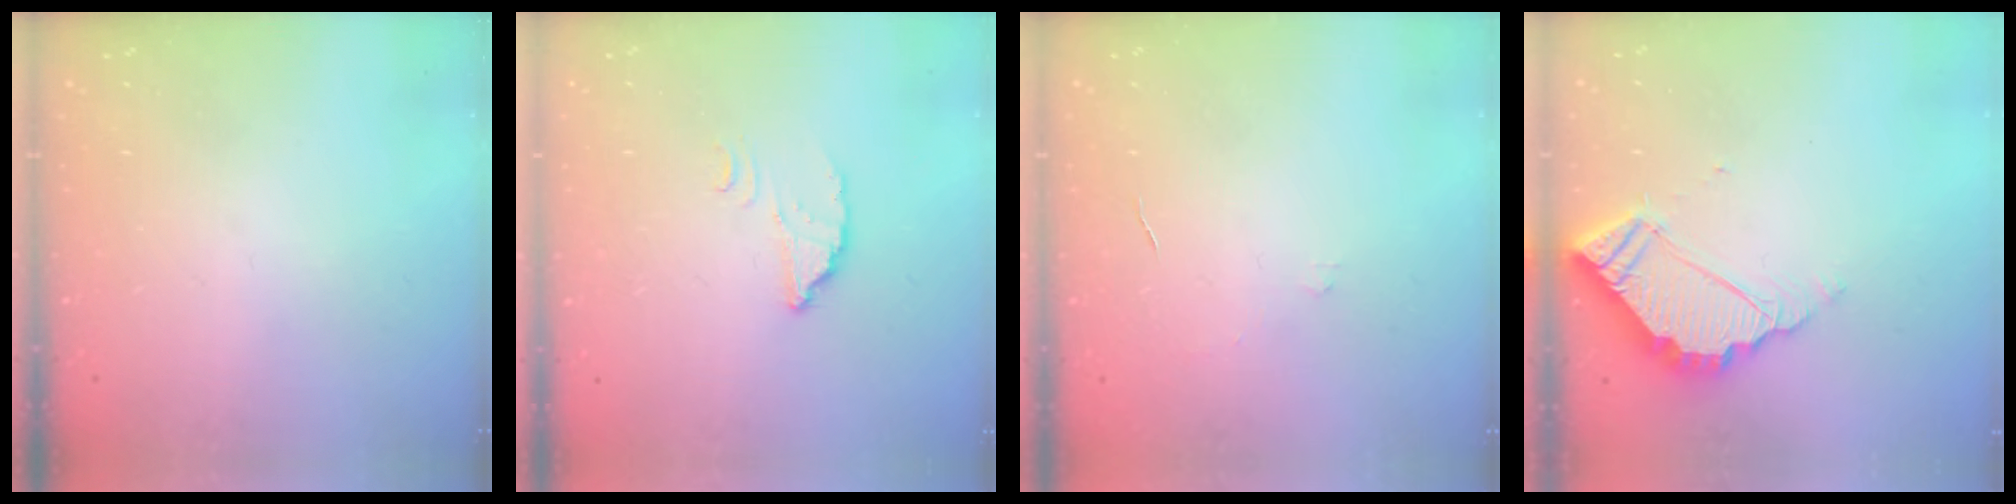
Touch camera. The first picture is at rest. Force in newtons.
{"total": 2.6, "press": 2.6, "slide": 0.1}
{"total": 2.9, "press": 2.9, "slide": 0.2}
{"total": 6.0, "press": 6.0, "slide": 0.5}